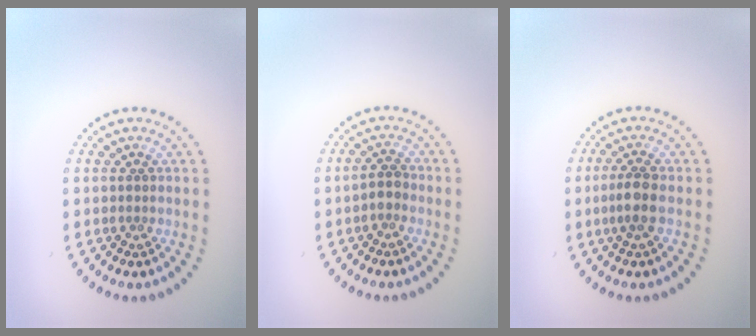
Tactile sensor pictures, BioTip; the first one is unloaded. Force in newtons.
{"total": 1.5, "press": 1.2, "slide": 0.8}
{"total": 2.0, "press": 1.8, "slide": 0.9}